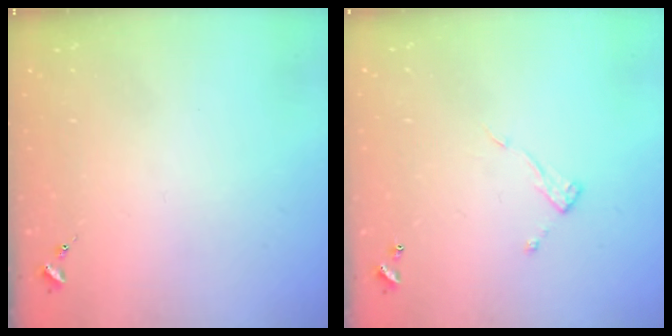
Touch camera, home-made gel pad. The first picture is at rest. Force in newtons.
{"total": 7.0, "press": 7.0, "slide": 0.4}